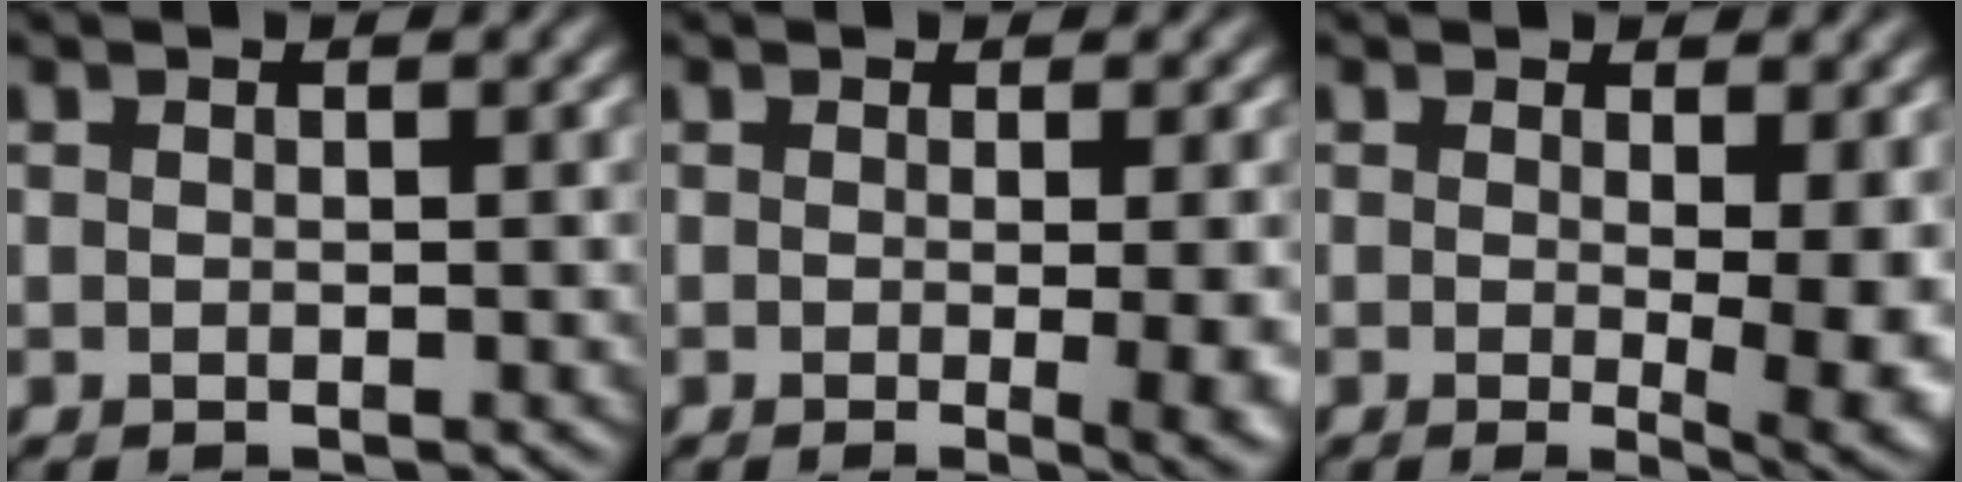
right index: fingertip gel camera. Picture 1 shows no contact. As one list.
[{"total": 6.4, "force": [-0.6, 2.5, 5.8], "torque": [-0.040, -0.006, -0.007]}, {"total": 5.9, "force": [0.1, 1.7, 5.7], "torque": [-0.062, -0.014, 0.004]}]